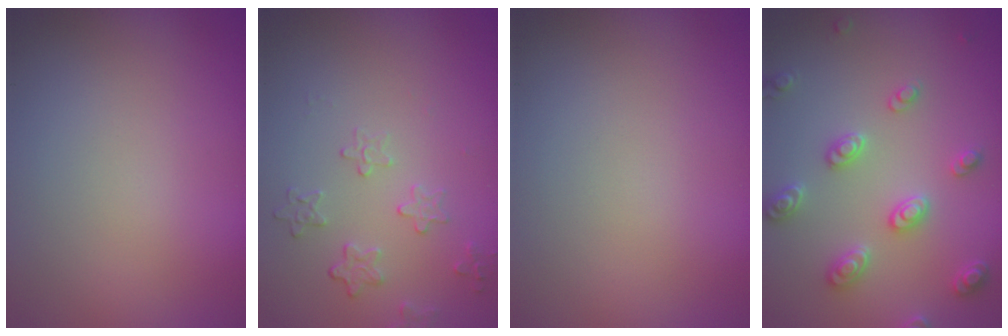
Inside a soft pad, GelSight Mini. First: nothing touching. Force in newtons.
{"total": 1.9, "press": 1.3, "slide": 1.4}
{"total": 0.0}
{"total": 3.2, "press": 3.0, "slide": 0.9}